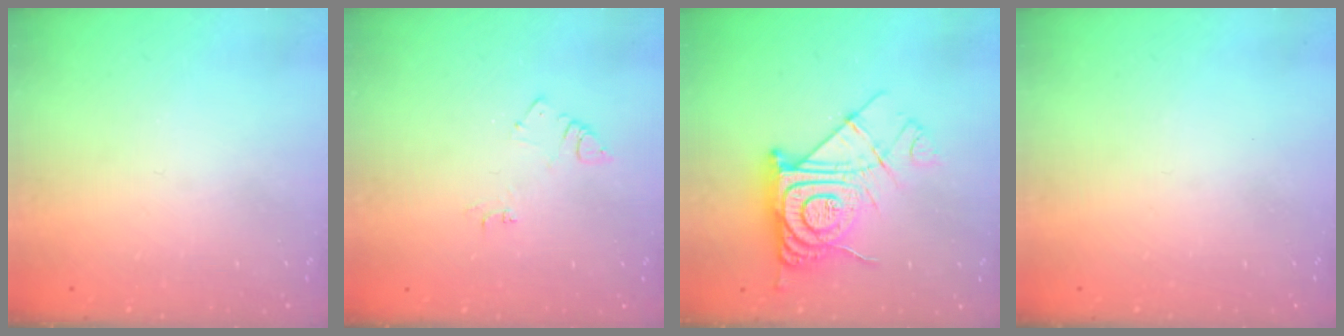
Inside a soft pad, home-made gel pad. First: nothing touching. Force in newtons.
{"total": 6.3, "press": 6.3, "slide": 0.8}
{"total": 16.9, "press": 16.8, "slide": 1.5}
{"total": 0.0}